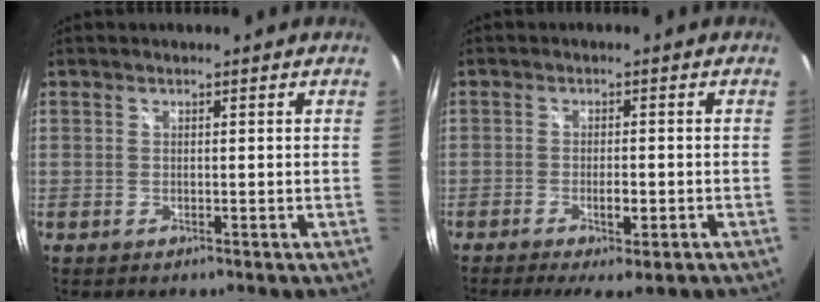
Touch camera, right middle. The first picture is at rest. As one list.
[{"total": 6.1, "force": [-3.6, 1.8, 4.7], "torque": [-0.098, -0.016, -0.052]}]